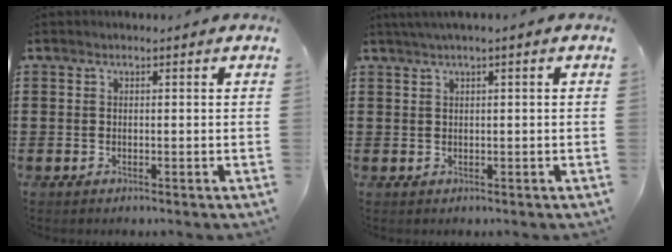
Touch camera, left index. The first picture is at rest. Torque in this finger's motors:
{"motor_torque": [1.08, -1.05, 0.38, 0.10]}